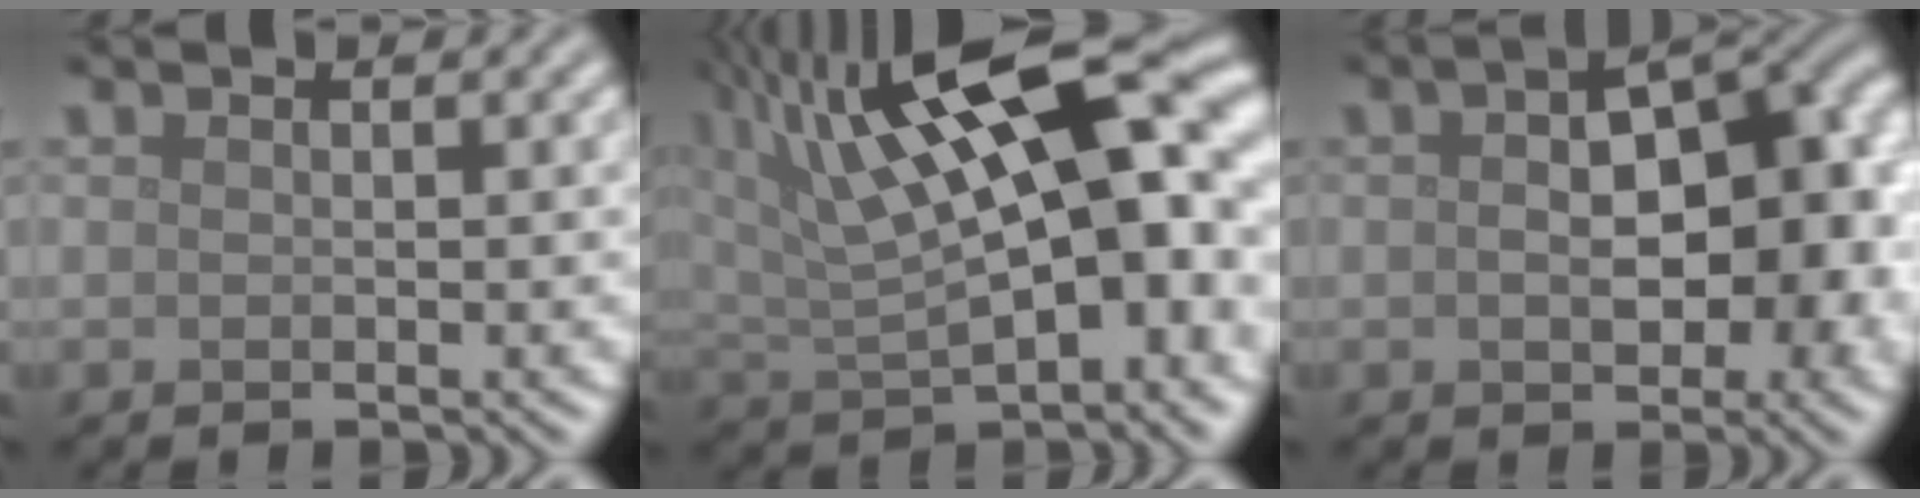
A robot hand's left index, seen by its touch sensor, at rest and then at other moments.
{"total": 19.3, "force": [5.7, 8.1, 16.5], "torque": [-0.262, 0.034, 0.097]}
{"total": 10.4, "force": [0.5, 5.7, 8.6], "torque": [-0.099, 0.014, 0.005]}